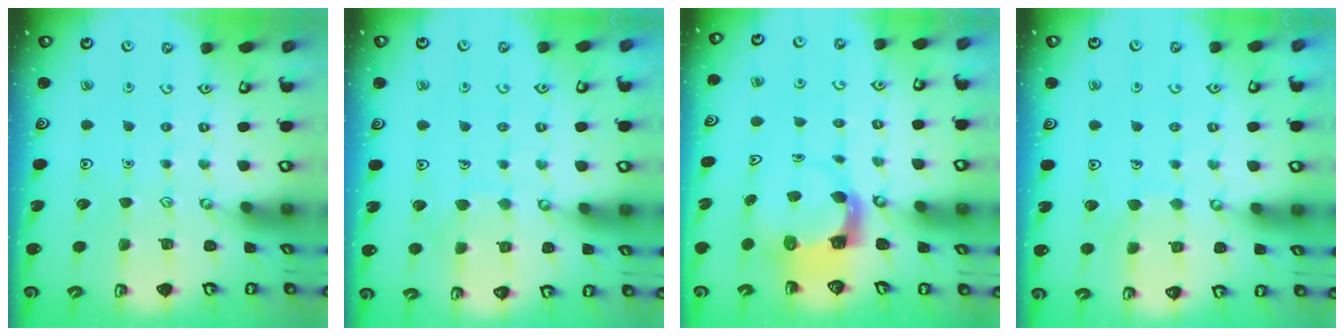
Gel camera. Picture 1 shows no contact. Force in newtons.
{"total": 6.1, "press": 6.1, "slide": 0.4}
{"total": 3.7, "press": 3.6, "slide": 0.5}
{"total": 6.1, "press": 6.1, "slide": 0.4}